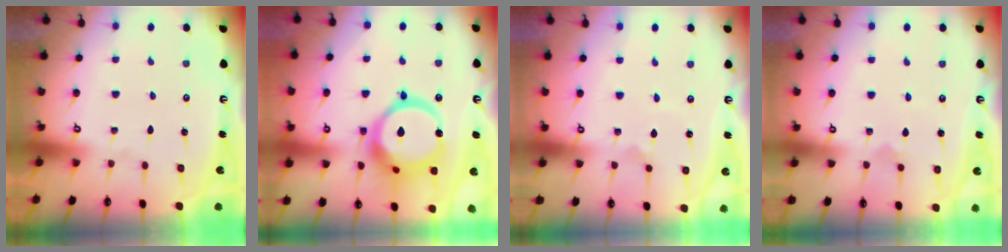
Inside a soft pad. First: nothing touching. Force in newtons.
{"total": 21.1, "press": 20.9, "slide": 2.5}
{"total": 2.3, "press": 2.3, "slide": 0.1}
{"total": 3.6, "press": 3.5, "slide": 0.4}